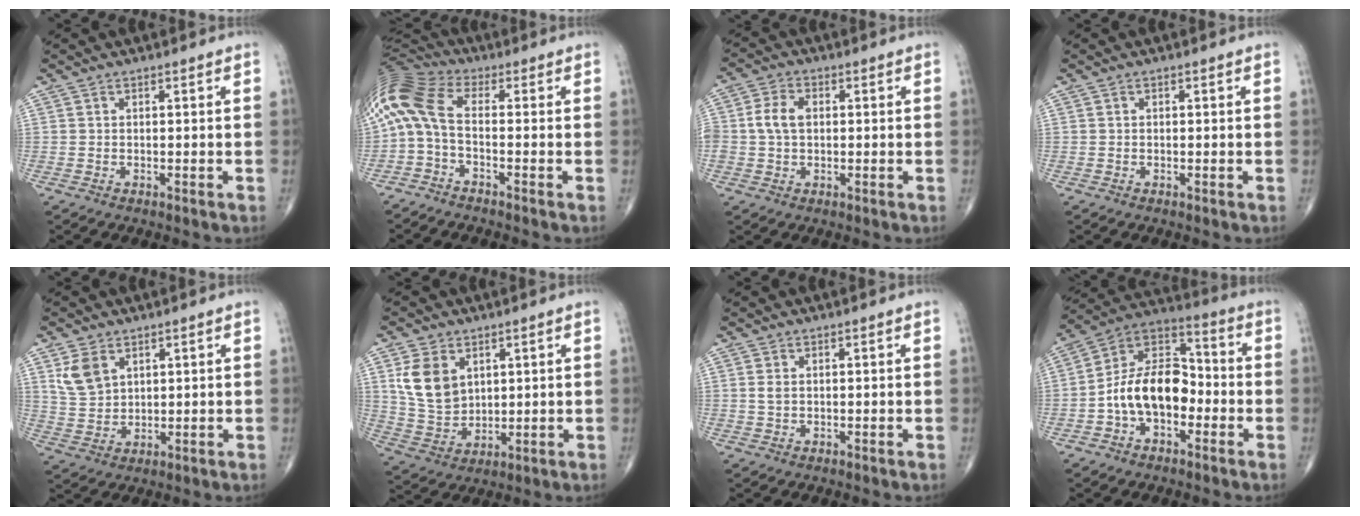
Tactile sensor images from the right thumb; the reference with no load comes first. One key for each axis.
{"total": 11.6, "fx": -1.8, "fy": 5.3, "fz": 10.1, "tx": -0.225, "ty": 0.043, "tz": -0.049}
{"total": 5.4, "fx": 0.3, "fy": 3.8, "fz": 3.8, "tx": -0.077, "ty": 0.012, "tz": 0.004}
{"total": 0.0}
{"total": 6.3, "fx": 3.1, "fy": 4.2, "fz": 3.5, "tx": -0.059, "ty": -0.011, "tz": 0.070}
{"total": 9.9, "fx": 3.5, "fy": 7.1, "fz": 6.0, "tx": -0.098, "ty": -0.015, "tz": 0.082}
{"total": 1.3, "fx": 0.3, "fy": 0.8, "fz": 1.0, "tx": -0.023, "ty": -0.001, "tz": 0.008}
{"total": 14.5, "fx": -3.3, "fy": 9.1, "fz": 10.8, "tx": -0.167, "ty": 0.048, "tz": -0.071}